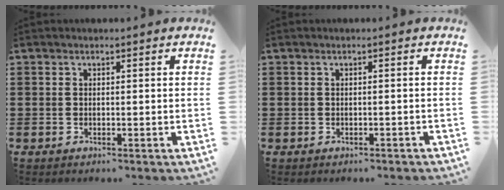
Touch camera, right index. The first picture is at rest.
{"total": 0.5, "force": [-0.5, 0.2, 0.2], "torque": [-0.005, -0.002, -0.009]}